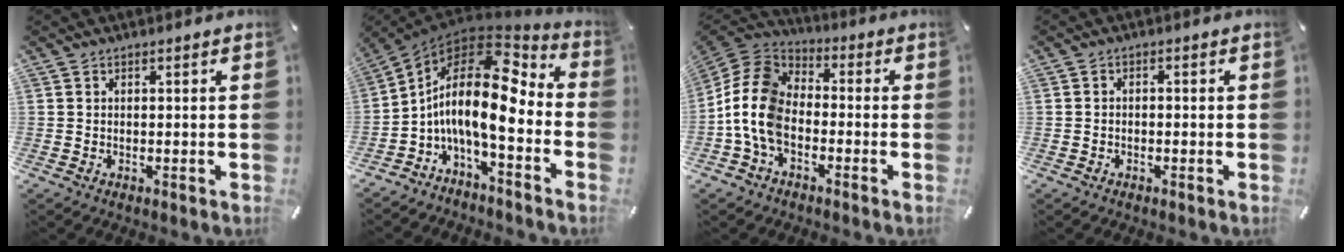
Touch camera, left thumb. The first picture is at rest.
{"total": 17.6, "force": [-0.6, 7.5, 15.9], "torque": [-0.305, -0.024, -0.021]}
{"total": 13.5, "force": [-4.3, 9.4, 8.7], "torque": [-0.199, 0.020, -0.082]}
{"total": 1.3, "force": [-0.9, 0.7, 0.5], "torque": [-0.008, 0.005, -0.020]}